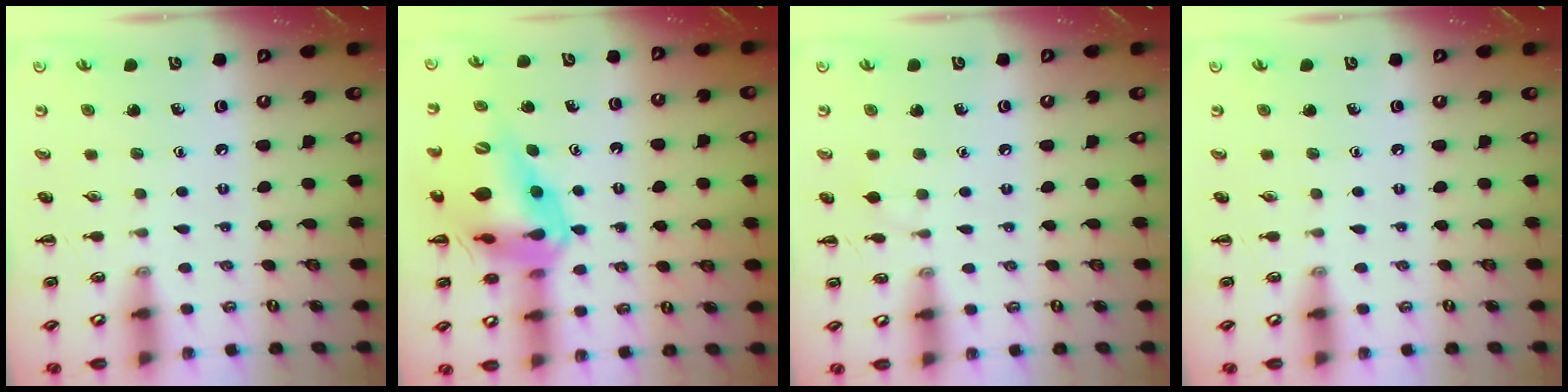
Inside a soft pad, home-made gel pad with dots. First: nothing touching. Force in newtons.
{"total": 19.9, "press": 19.1, "slide": 5.5}
{"total": 3.9, "press": 3.7, "slide": 1.4}
{"total": 0.0}